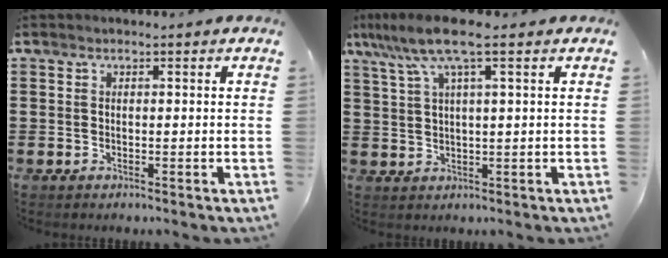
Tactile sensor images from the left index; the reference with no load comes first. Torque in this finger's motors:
{"motor_torque": [1.79, 0.35, 0.52, 0.21]}